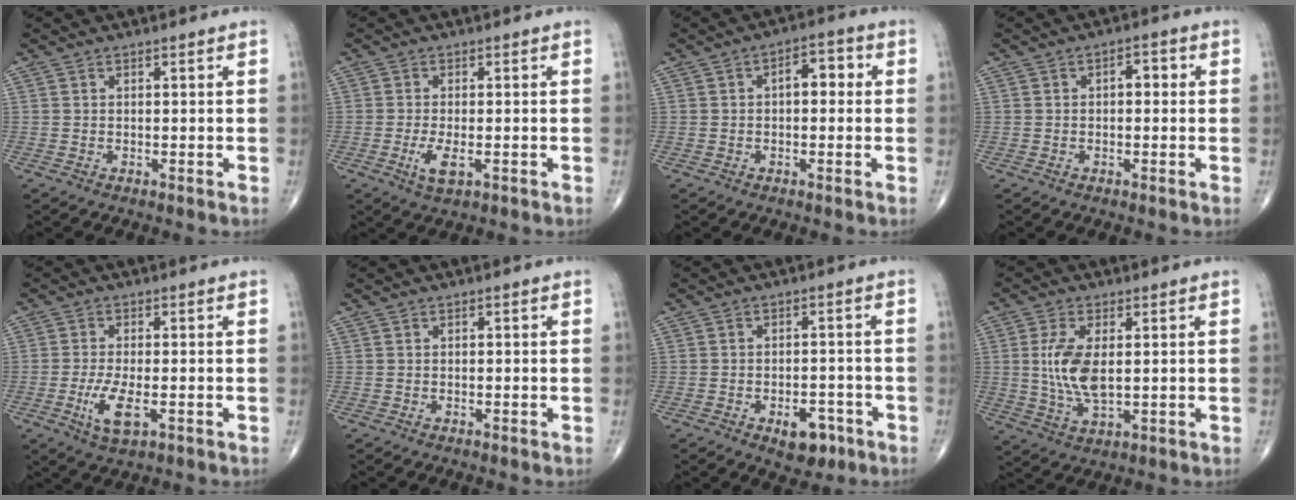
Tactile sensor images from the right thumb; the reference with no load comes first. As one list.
[{"total": 4.0, "force": [-1.3, 1.5, 3.5], "torque": [-0.072, -0.007, -0.021]}, {"total": 5.0, "force": [0.4, 2.8, 4.2], "torque": [-0.040, 0.019, -0.005]}, {"total": 2.7, "force": [0.2, 1.6, 2.2], "torque": [-0.017, 0.011, -0.006]}, {"total": 6.2, "force": [-1.9, 2.2, 5.4], "torque": [-0.109, -0.007, -0.032]}, {"total": 0.0}, {"total": 6.3, "force": [-3.2, 3.5, 4.1], "torque": [-0.038, 0.018, -0.040]}, {"total": 8.9, "force": [0.8, 4.0, 7.9], "torque": [-0.166, -0.013, 0.021]}]